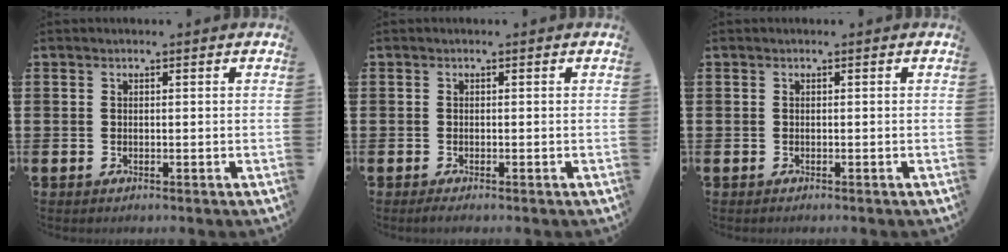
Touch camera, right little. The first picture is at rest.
{"total": 0.5, "force": [-0.3, 0.1, 0.5], "torque": [-0.008, -0.002, -0.005]}
{"total": 0.0}